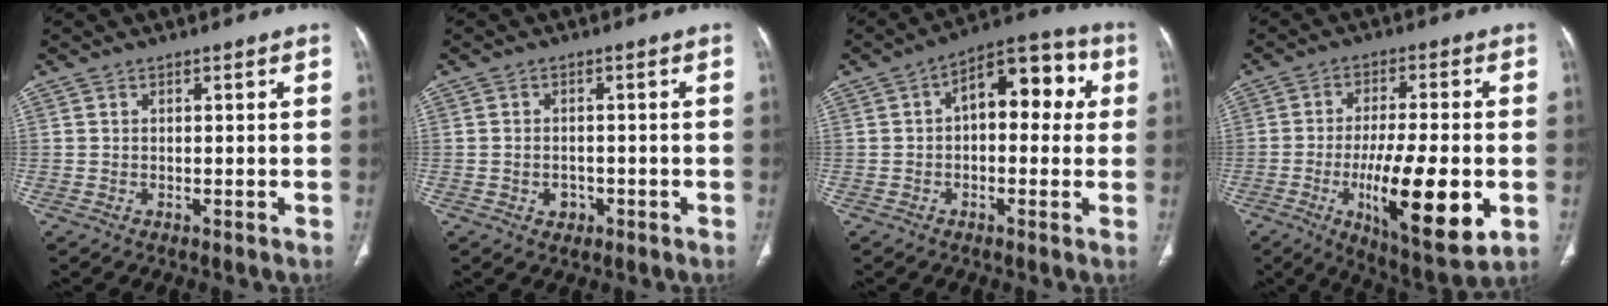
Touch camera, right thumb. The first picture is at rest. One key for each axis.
{"total": 2.5, "fx": -0.9, "fy": 2.1, "fz": 1.1, "tx": -0.008, "ty": 0.008, "tz": -0.007}
{"total": 12.5, "fx": 1.9, "fy": 7.0, "fz": 10.2, "tx": -0.094, "ty": 0.036, "tz": 0.015}
{"total": 18.6, "fx": -4.9, "fy": 5.4, "fz": 17.1, "tx": -0.276, "ty": -0.010, "tz": -0.068}